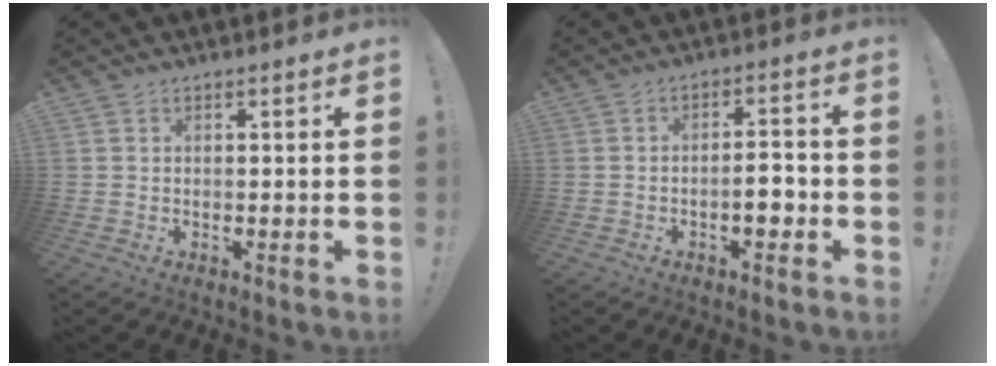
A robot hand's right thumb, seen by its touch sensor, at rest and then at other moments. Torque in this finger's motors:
{"motor_torque": [0.69, 0.36, 0.30, -0.34, 0.07]}